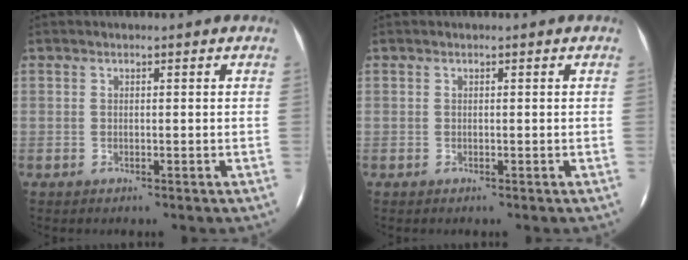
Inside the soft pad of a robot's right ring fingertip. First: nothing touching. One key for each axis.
{"total": 0.0}